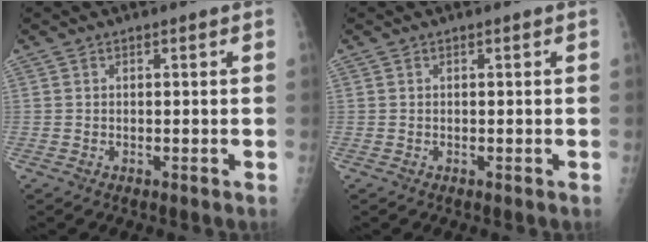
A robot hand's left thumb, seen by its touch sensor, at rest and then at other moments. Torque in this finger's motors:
{"motor_torque": [0.00, 0.00, 0.00, 0.00, 0.00]}